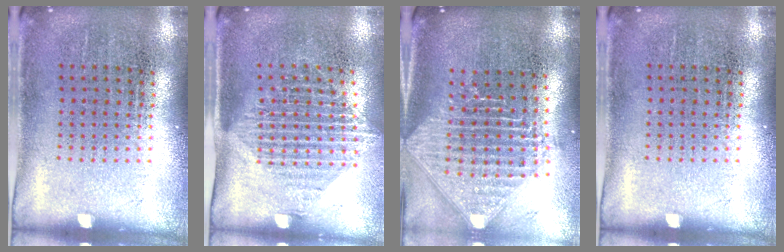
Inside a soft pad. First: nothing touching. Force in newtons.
{"total": 1.4, "press": 1.2, "slide": 0.8}
{"total": 2.4, "press": 1.8, "slide": 1.5}
{"total": 0.0}